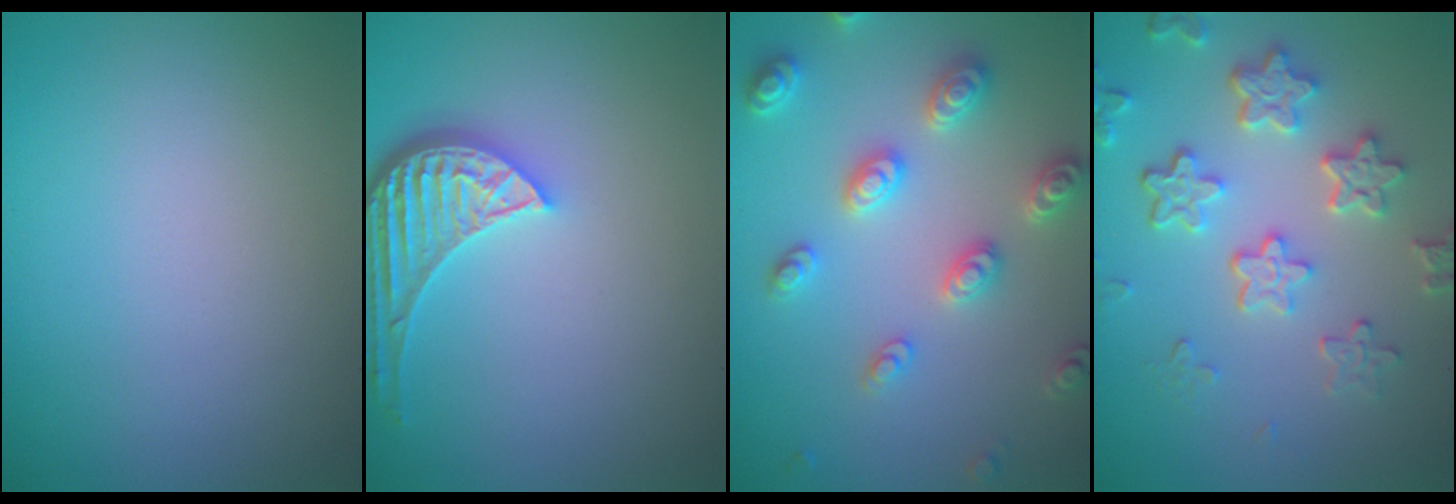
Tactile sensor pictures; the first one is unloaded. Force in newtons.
{"total": 4.5, "press": 3.6, "slide": 2.8}
{"total": 4.6, "press": 4.5, "slide": 0.9}
{"total": 5.0, "press": 4.2, "slide": 2.7}